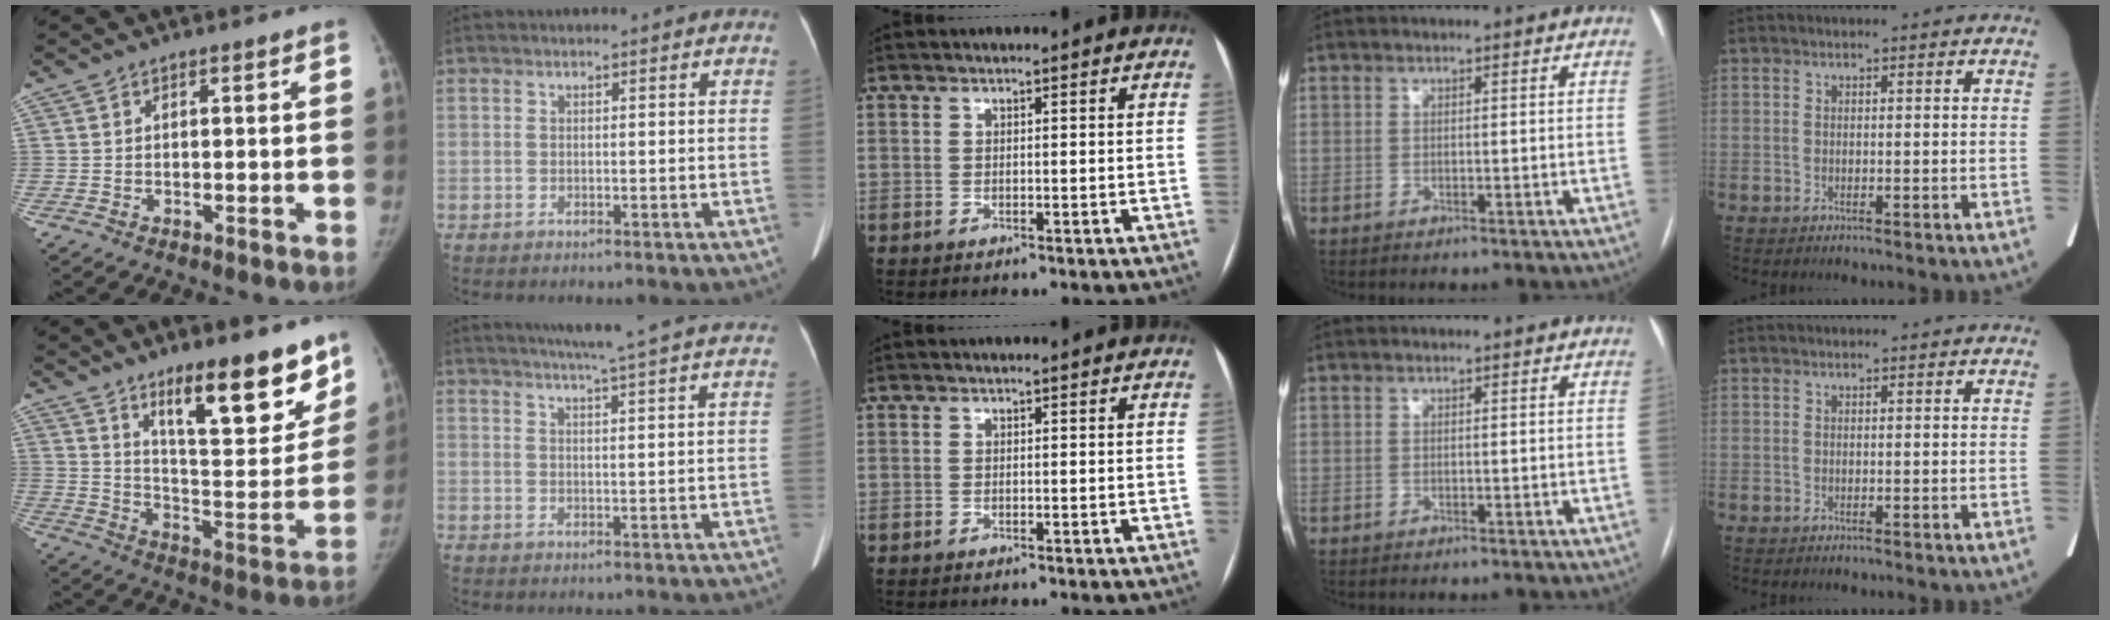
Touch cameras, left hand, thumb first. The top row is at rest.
{"thumb": {"total": 19.6, "force": [12.9, 5.5, 13.6], "torque": [-0.146, -0.090, 0.204]}, "index": {"total": 18.1, "force": [16.0, -0.4, 8.3], "torque": [-0.127, -0.002, 0.196]}}